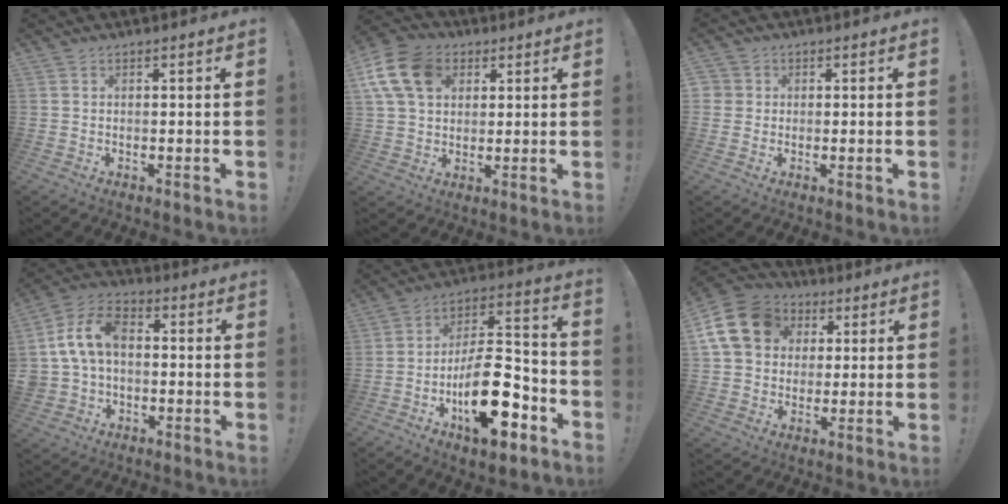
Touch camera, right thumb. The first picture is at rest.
{"total": 14.5, "force": [5.1, 10.8, 8.2], "torque": [-0.151, -0.009, 0.104]}
{"total": 2.1, "force": [0.0, 2.0, 0.5], "torque": [-0.010, 0.005, 0.002]}
{"total": 13.1, "force": [1.6, 9.5, 8.9], "torque": [-0.158, 0.014, 0.034]}
{"total": 21.3, "force": [-8.4, 9.5, 17.1], "torque": [-0.279, 0.055, -0.127]}
{"total": 16.5, "force": [4.7, 13.3, 8.6], "torque": [-0.141, -0.007, 0.092]}